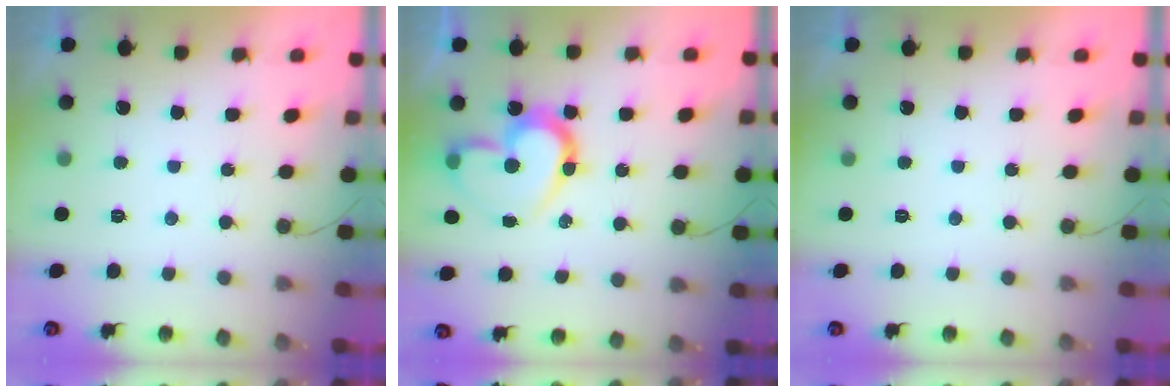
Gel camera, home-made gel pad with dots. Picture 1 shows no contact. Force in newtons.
{"total": 15.8, "press": 15.7, "slide": 1.5}
{"total": 0.0}